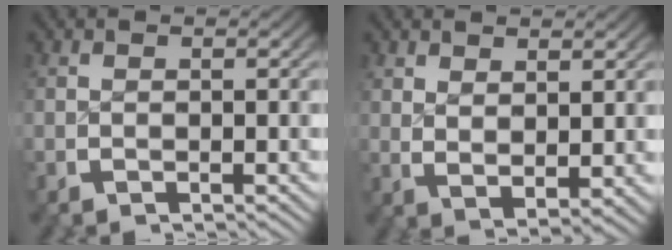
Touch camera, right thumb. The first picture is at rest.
{"total": 2.7, "force": [1.5, 1.3, 1.9], "torque": [-0.030, -0.011, 0.040]}